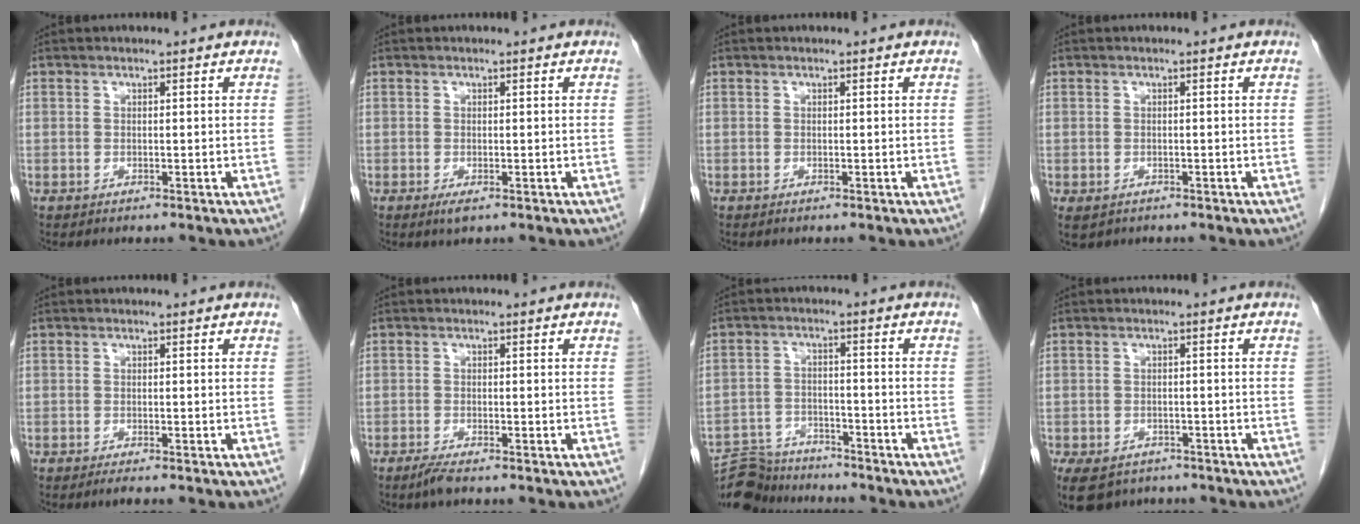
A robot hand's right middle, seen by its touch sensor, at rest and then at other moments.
{"total": 1.2, "force": [-0.6, 0.3, 0.9], "torque": [-0.015, -0.003, -0.007]}
{"total": 0.0}
{"total": 2.1, "force": [-1.3, 1.5, 0.8], "torque": [-0.019, -0.003, -0.013]}
{"total": 1.0, "force": [-0.7, -0.2, 0.6], "torque": [-0.014, -0.004, -0.013]}
{"total": 1.9, "force": [-1.5, 0.1, 1.1], "torque": [-0.032, -0.006, -0.030]}
{"total": 9.0, "force": [-8.7, 2.1, 0.2], "torque": [-0.004, 0.011, -0.148]}
{"total": 9.0, "force": [-6.4, 5.4, 3.2], "torque": [-0.076, -0.010, -0.090]}